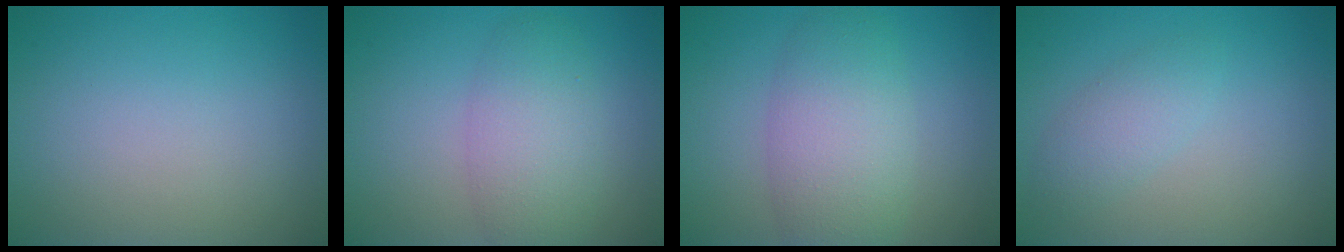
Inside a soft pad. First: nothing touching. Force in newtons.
{"total": 4.4, "press": 4.4, "slide": 0.1}
{"total": 5.8, "press": 5.8, "slide": 0.3}
{"total": 2.1, "press": 2.1, "slide": 0.1}